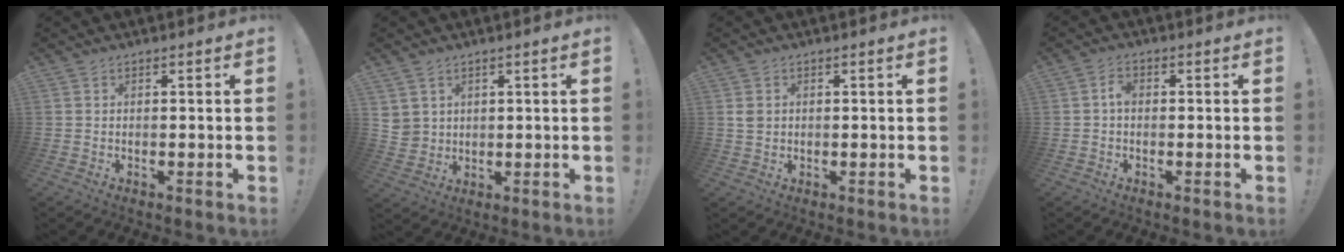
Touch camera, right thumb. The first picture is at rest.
{"total": 4.3, "force": [2.4, 3.4, 0.8], "torque": [-0.018, -0.013, 0.050]}
{"total": 2.5, "force": [0.7, 2.1, 1.1], "torque": [-0.016, 0.005, 0.013]}
{"total": 2.6, "force": [-0.3, 1.7, 2.0], "torque": [-0.037, 0.009, -0.007]}